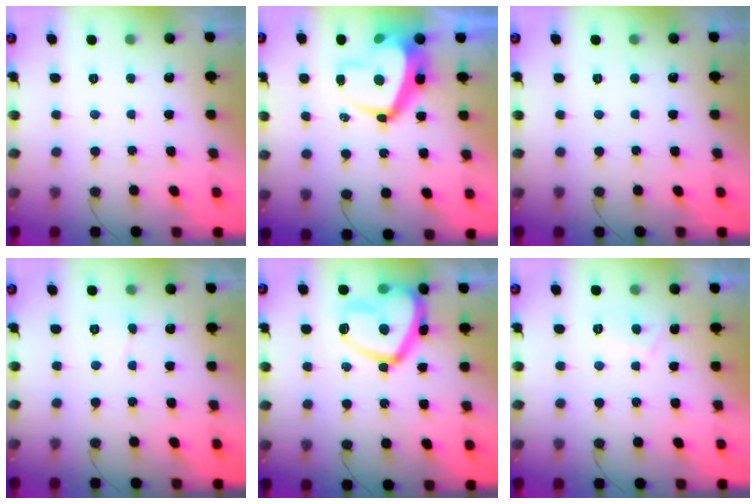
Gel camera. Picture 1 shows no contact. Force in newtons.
{"total": 12.5, "press": 12.4, "slide": 1.6}
{"total": 0.0}
{"total": 2.5, "press": 2.5, "slide": 0.1}
{"total": 15.6, "press": 15.5, "slide": 1.1}
{"total": 2.8, "press": 2.8, "slide": 0.7}